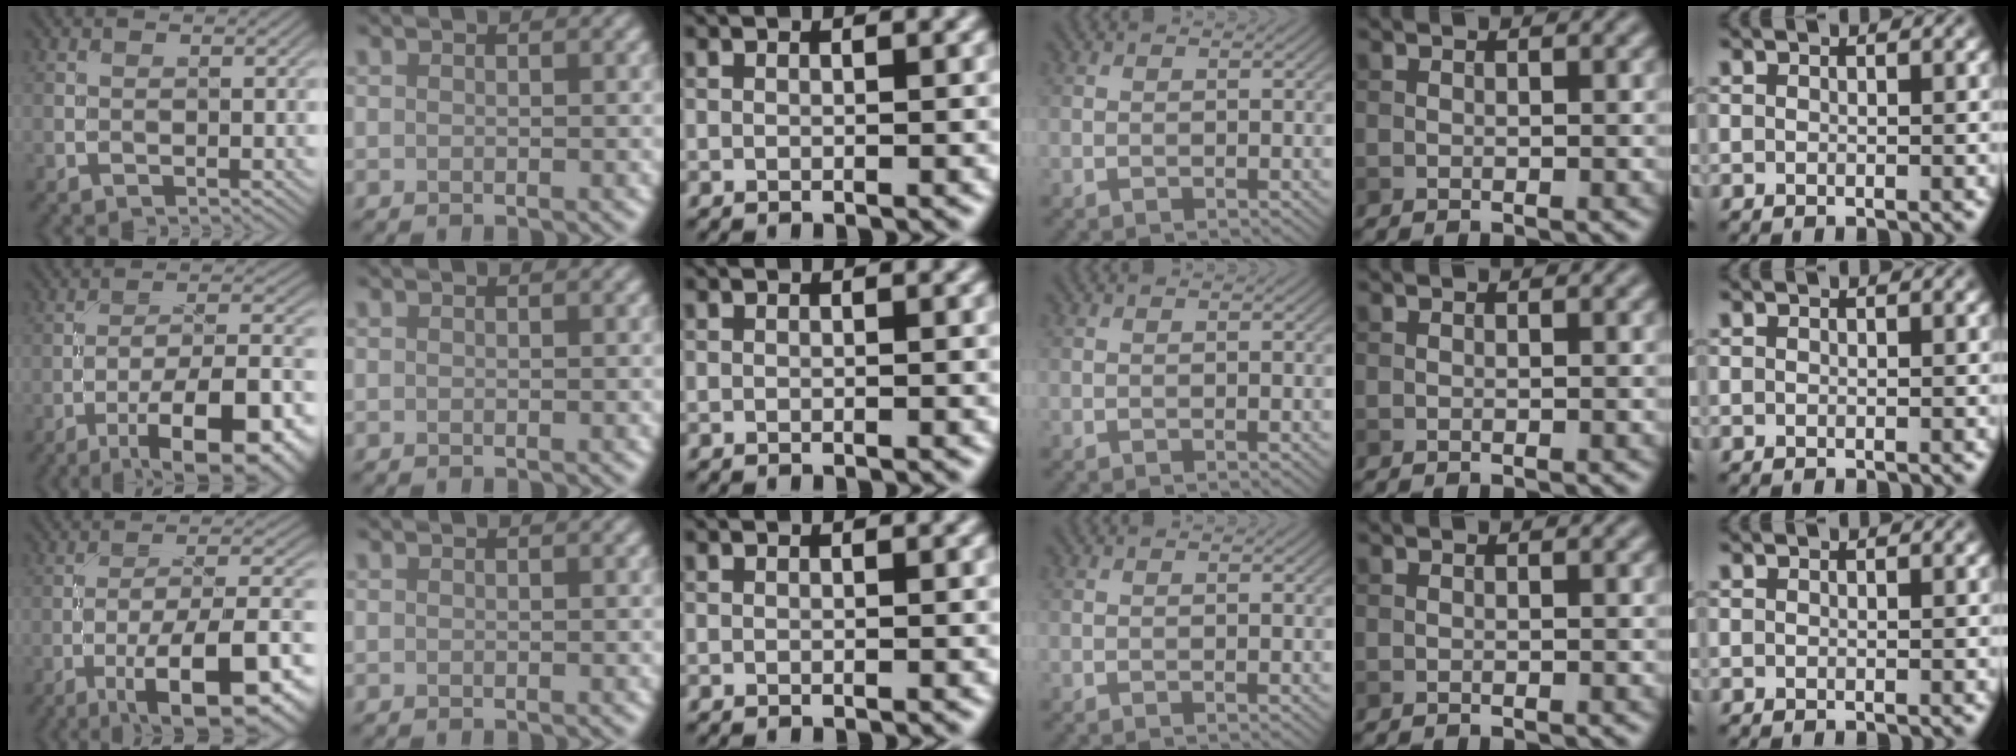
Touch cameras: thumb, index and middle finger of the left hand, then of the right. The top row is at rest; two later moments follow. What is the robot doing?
{"motion": "screw", "object": "medicine bottle"}